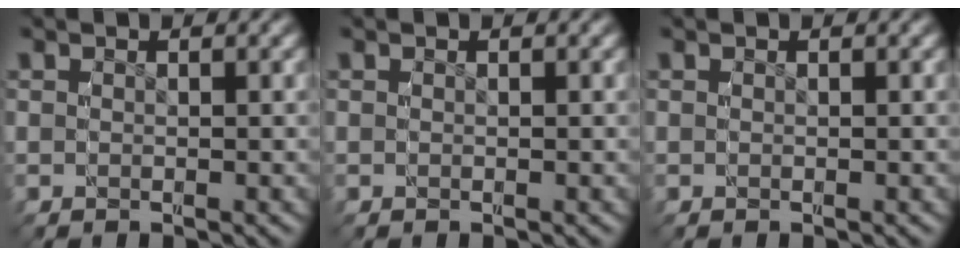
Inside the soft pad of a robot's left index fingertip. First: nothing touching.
{"total": 0.0}
{"total": 0.0}